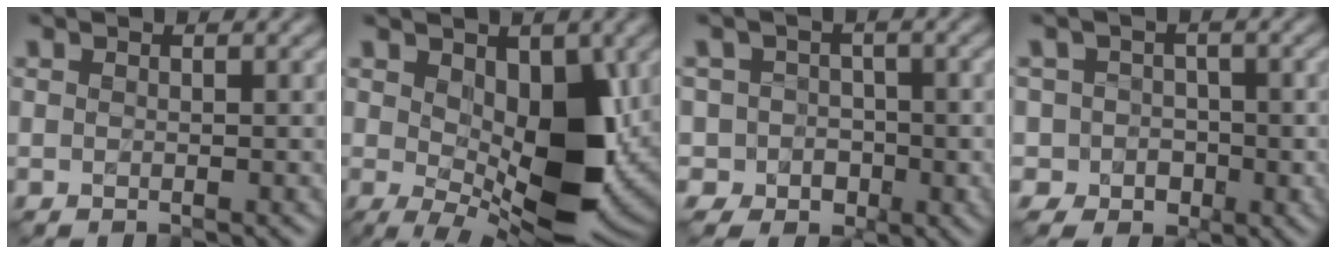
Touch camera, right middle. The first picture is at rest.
{"total": 8.5, "force": [1.1, 3.9, 7.5], "torque": [-0.125, -0.010, 0.020]}
{"total": 4.4, "force": [-1.3, 4.0, 1.4], "torque": [0.002, 0.018, -0.053]}
{"total": 3.9, "force": [-1.0, 3.5, 1.2], "torque": [0.002, 0.011, -0.041]}